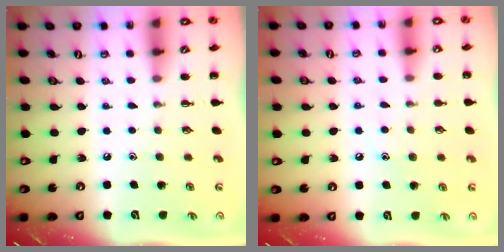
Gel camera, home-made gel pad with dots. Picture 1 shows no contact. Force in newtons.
{"total": 7.7, "press": 7.4, "slide": 1.8}